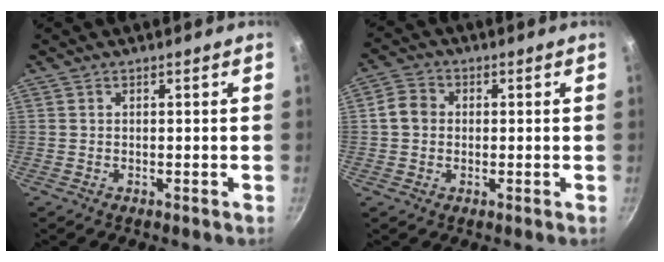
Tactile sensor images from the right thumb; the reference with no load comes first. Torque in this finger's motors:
{"motor_torque": [-0.76, 0.15, 0.21, 0.08, -0.10]}